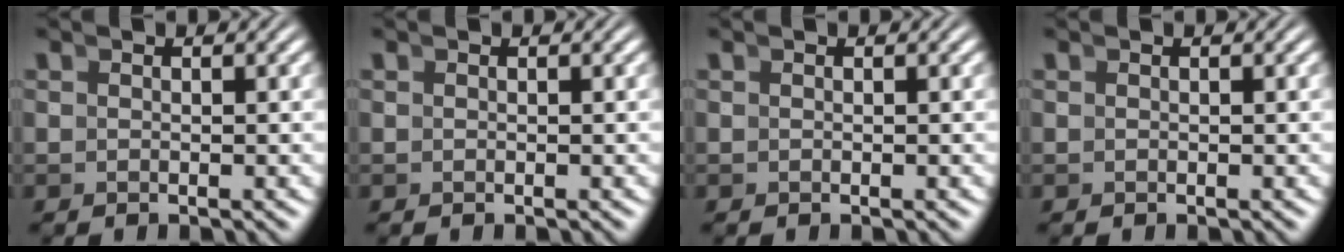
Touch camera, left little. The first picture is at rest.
{"total": 0.0}
{"total": 0.0}
{"total": 0.0}